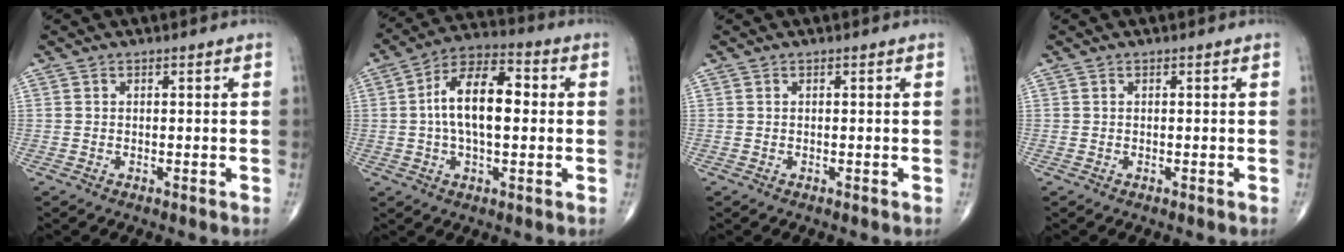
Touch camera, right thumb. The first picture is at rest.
{"total": 13.4, "force": [0.8, 6.5, 11.6], "torque": [-0.193, 0.025, 0.003]}
{"total": 0.0}
{"total": 0.0}